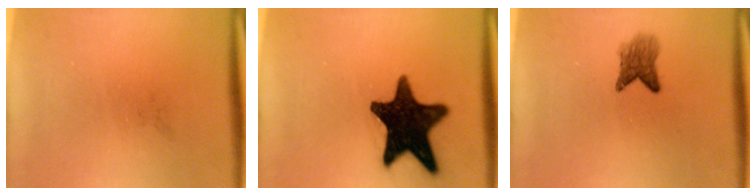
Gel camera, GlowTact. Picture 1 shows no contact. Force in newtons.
{"total": 17.1}
{"total": 3.2}